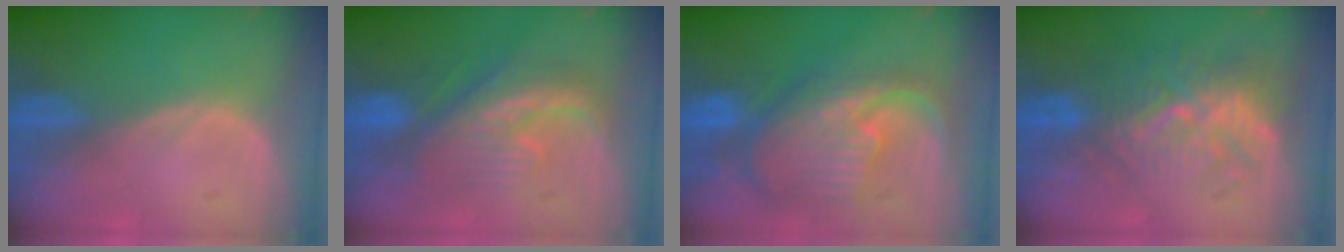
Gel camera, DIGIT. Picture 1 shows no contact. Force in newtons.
{"total": 7.9, "press": 7.9, "slide": 1.0}
{"total": 11.4, "press": 9.9, "slide": 5.7}
{"total": 9.6, "press": 8.6, "slide": 4.1}